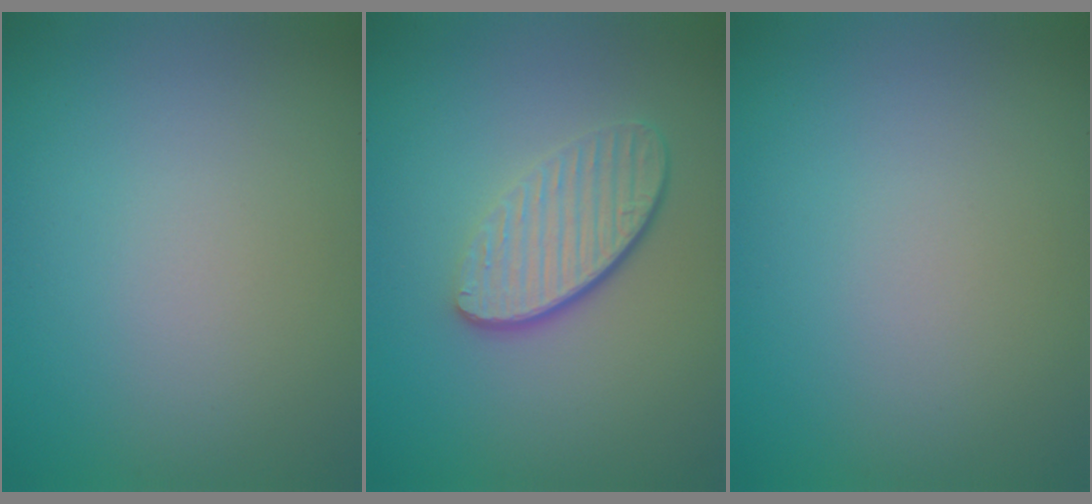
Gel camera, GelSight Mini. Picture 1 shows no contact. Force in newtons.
{"total": 4.1, "press": 3.0, "slide": 2.9}
{"total": 0.0}